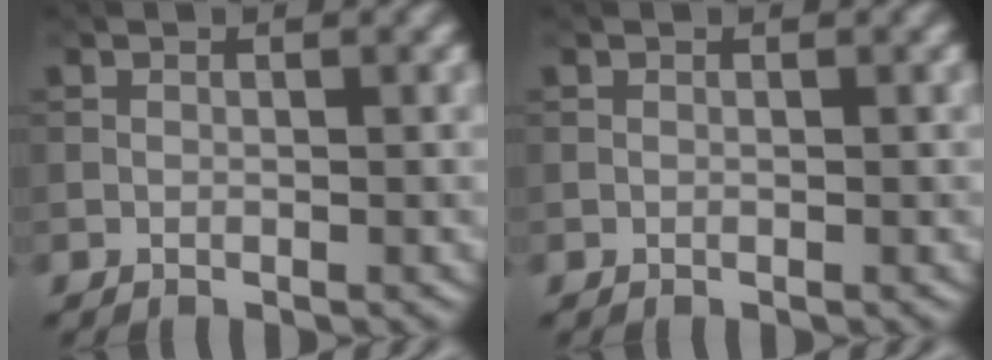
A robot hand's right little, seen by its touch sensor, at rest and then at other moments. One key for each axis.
{"total": 0.0}